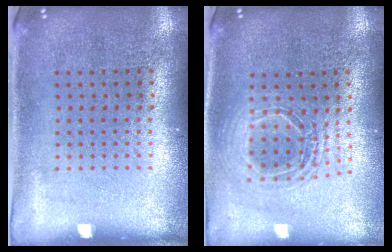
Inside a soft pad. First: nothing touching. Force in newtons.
{"total": 1.6, "press": 1.4, "slide": 0.8}